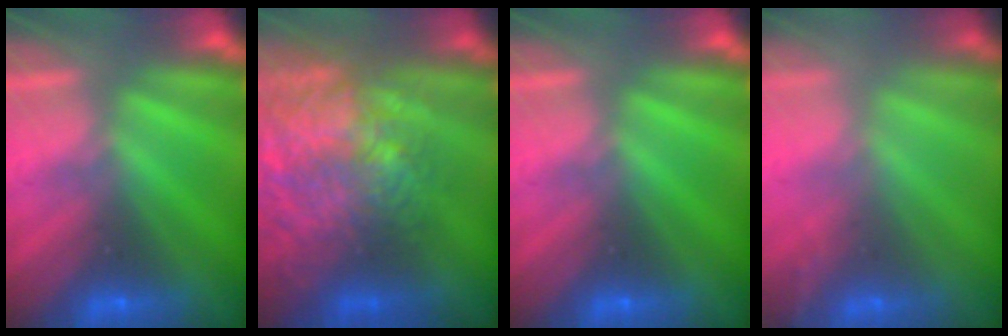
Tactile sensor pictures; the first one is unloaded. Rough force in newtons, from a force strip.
{"total": 9.3}
{"total": 0.0}
{"total": 1.4}